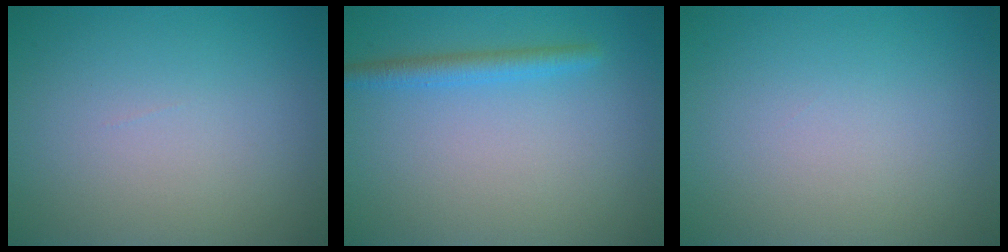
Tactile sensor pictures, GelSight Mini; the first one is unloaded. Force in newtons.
{"total": 2.0, "press": 2.0, "slide": 0.1}
{"total": 0.0}